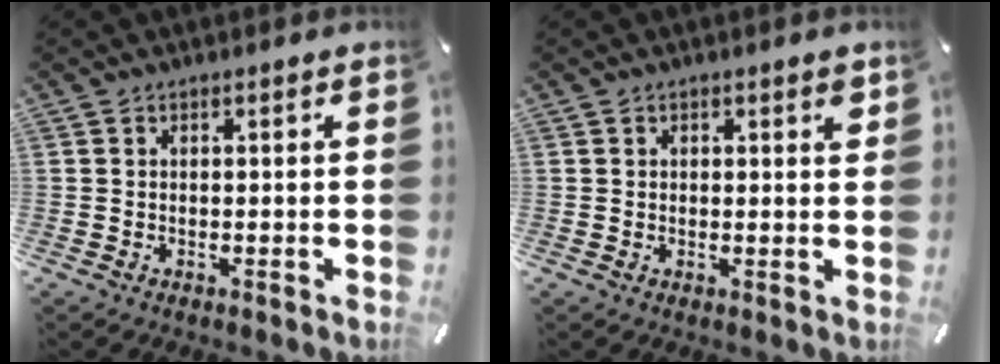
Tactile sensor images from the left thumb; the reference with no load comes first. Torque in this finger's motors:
{"motor_torque": [0.14, -0.28, 0.10, 0.11, 0.00]}